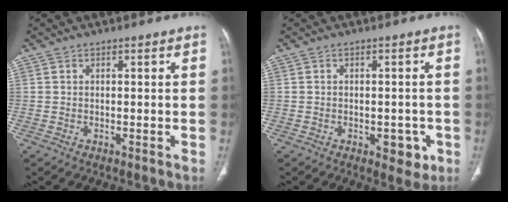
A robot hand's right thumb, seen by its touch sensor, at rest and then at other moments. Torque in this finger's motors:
{"motor_torque": [0.54, 0.86, -0.28, 0.02, 0.08]}